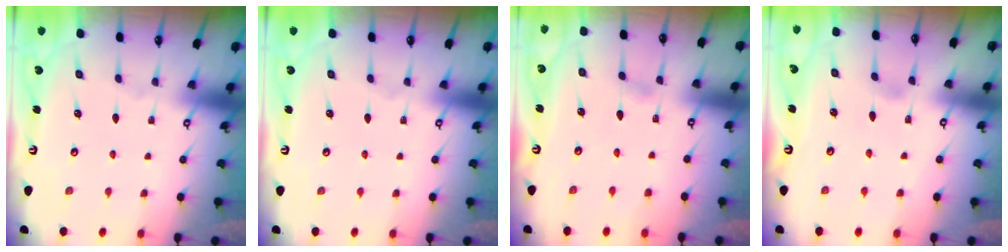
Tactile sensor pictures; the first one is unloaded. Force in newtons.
{"total": 0.0}
{"total": 2.0, "press": 2.0, "slide": 0.3}
{"total": 3.2, "press": 3.2, "slide": 0.4}